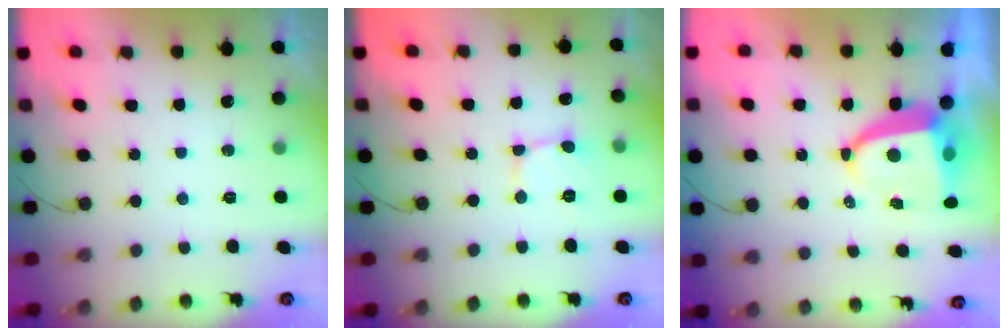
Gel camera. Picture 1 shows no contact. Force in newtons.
{"total": 2.4, "press": 2.4, "slide": 0.1}
{"total": 7.5, "press": 7.5, "slide": 1.1}